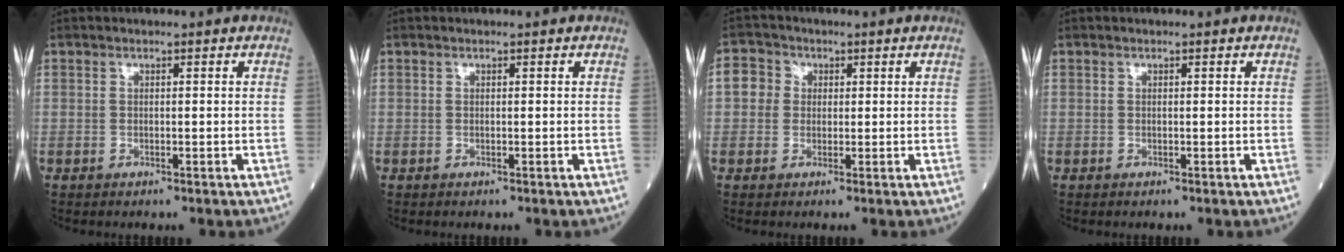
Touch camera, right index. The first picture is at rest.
{"total": 0.0}
{"total": 3.7, "force": [0.3, 3.6, 0.9], "torque": [-0.018, 0.021, 0.004]}
{"total": 0.0}